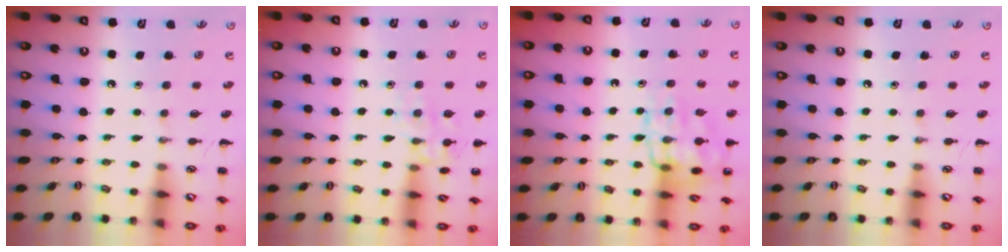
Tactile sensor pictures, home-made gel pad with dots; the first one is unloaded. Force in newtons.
{"total": 10.3, "press": 10.2, "slide": 1.4}
{"total": 13.8, "press": 13.7, "slide": 1.5}
{"total": 0.0}